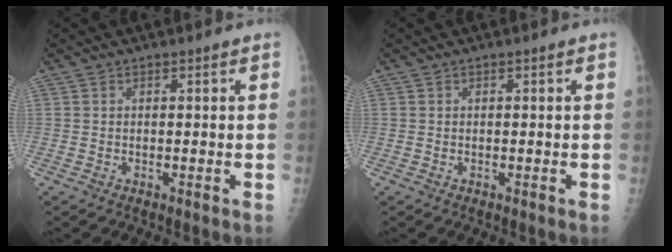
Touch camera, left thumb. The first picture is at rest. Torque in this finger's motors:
{"motor_torque": [0.00, 0.00, -0.01, 0.00, 0.00]}